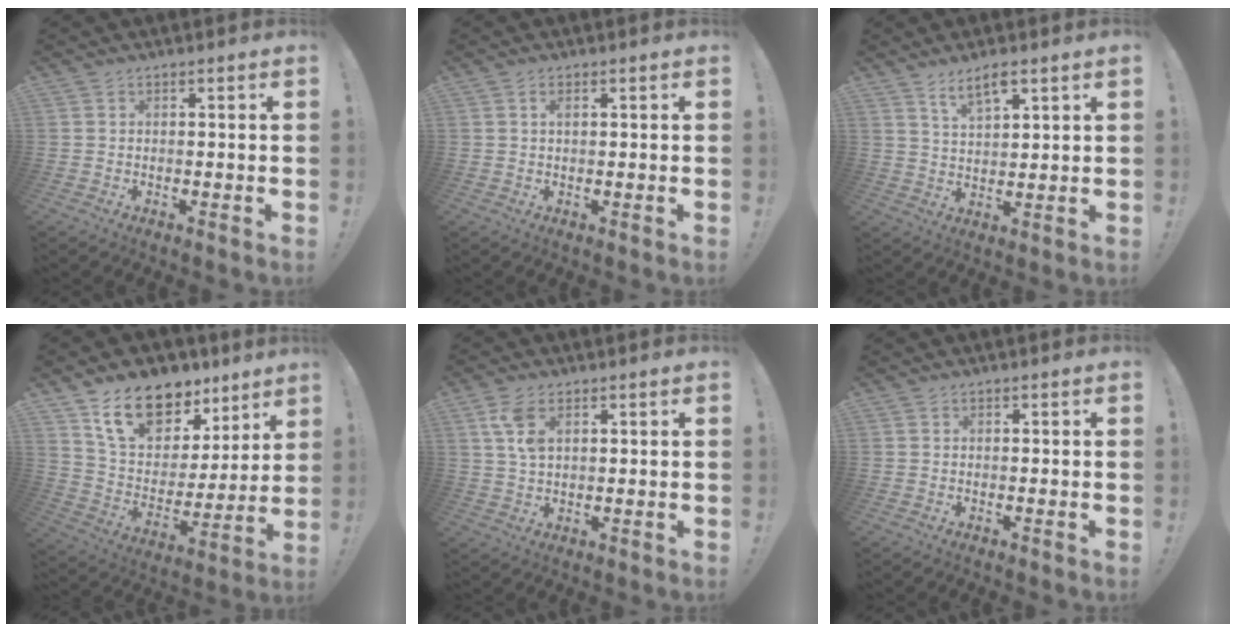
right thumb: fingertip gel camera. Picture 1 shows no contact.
{"total": 1.4, "force": [0.5, 0.6, 1.1], "torque": [-0.017, 0.000, 0.005]}
{"total": 6.0, "force": [4.4, 1.5, 3.9], "torque": [-0.067, -0.021, 0.076]}
{"total": 17.3, "force": [11.8, 9.9, 7.9], "torque": [-0.134, -0.069, 0.217]}
{"total": 6.4, "force": [2.8, 3.1, 4.9], "torque": [-0.091, -0.009, 0.049]}
{"total": 0.0}